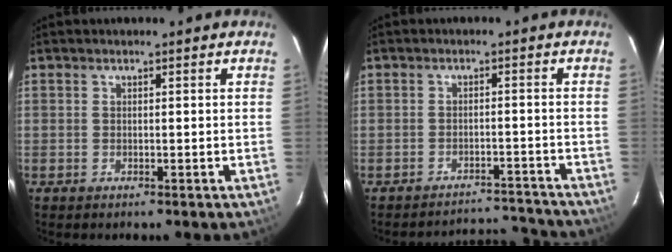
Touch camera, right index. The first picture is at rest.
{"total": 9.5, "force": [-9.2, 2.2, 0.6], "torque": [-0.008, 0.037, -0.117]}